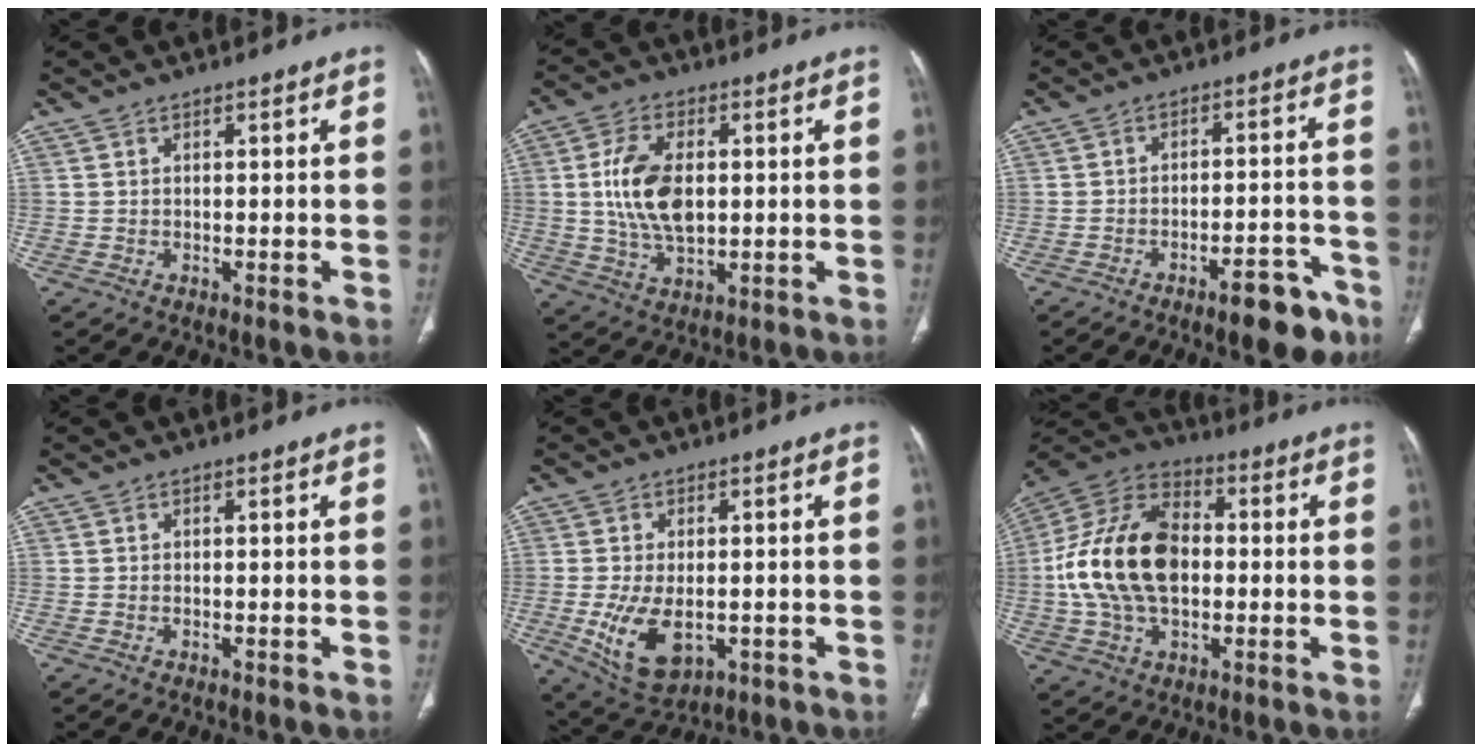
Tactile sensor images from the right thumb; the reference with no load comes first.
{"total": 12.1, "force": [1.1, 6.9, 9.9], "torque": [-0.187, -0.003, 0.027]}
{"total": 8.6, "force": [-5.7, 2.9, 5.7], "torque": [-0.060, 0.041, -0.076]}
{"total": 0.0}
{"total": 10.4, "force": [-2.4, 5.9, 8.1], "torque": [-0.147, -0.007, -0.024]}
{"total": 20.7, "force": [-0.2, 13.3, 15.9], "torque": [-0.298, 0.024, -0.006]}